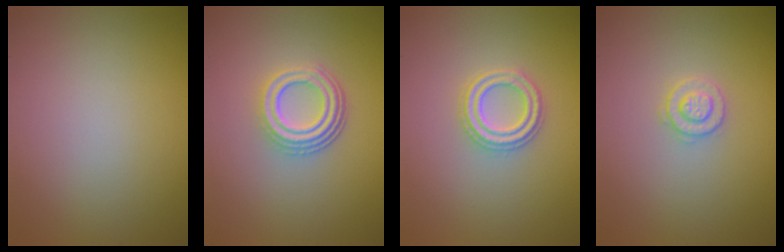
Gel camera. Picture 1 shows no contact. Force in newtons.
{"total": 4.4, "press": 3.3, "slide": 2.9}
{"total": 2.7, "press": 2.6, "slide": 0.7}
{"total": 2.0, "press": 1.9, "slide": 0.4}